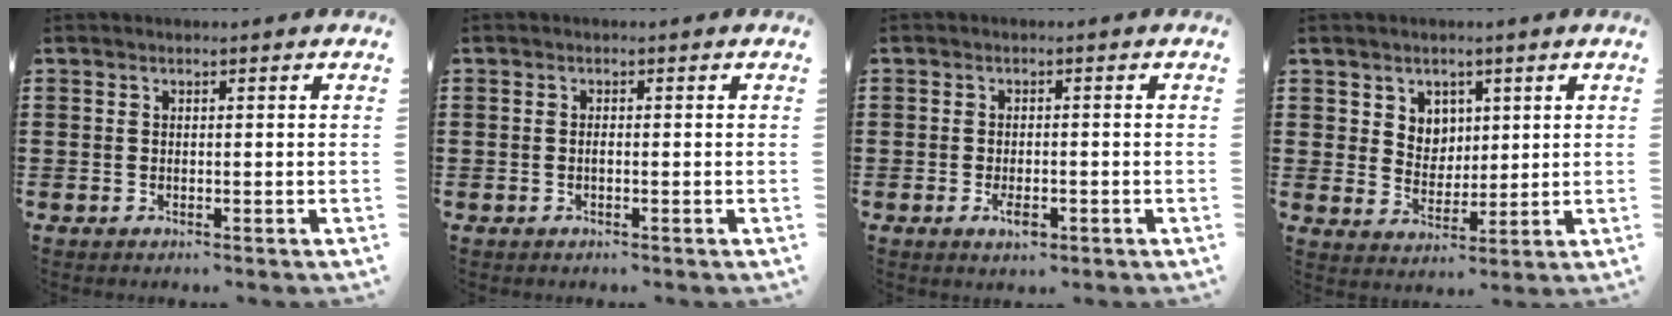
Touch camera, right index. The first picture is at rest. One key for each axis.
{"total": 0.6, "fx": -0.2, "fy": 0.1, "fz": 0.5, "tx": -0.012, "ty": -0.004, "tz": -0.003}
{"total": 2.8, "fx": -1.3, "fy": 1.1, "fz": 2.2, "tx": -0.045, "ty": -0.002, "tz": -0.025}
{"total": 4.6, "fx": 2.5, "fy": 3.8, "fz": 0.4, "tx": -0.021, "ty": 0.004, "tz": 0.045}